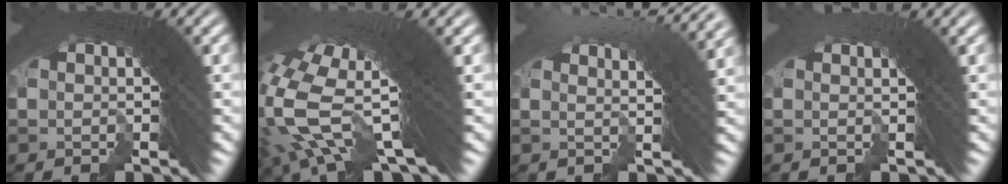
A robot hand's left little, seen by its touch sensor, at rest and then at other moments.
{"total": 10.9, "force": [2.3, 4.8, 9.5], "torque": [-0.174, 0.005, 0.034]}
{"total": 5.8, "force": [4.0, 0.5, 4.2], "torque": [-0.033, 0.031, 0.045]}
{"total": 1.2, "force": [0.9, -0.7, 0.4], "torque": [0.001, 0.009, 0.012]}